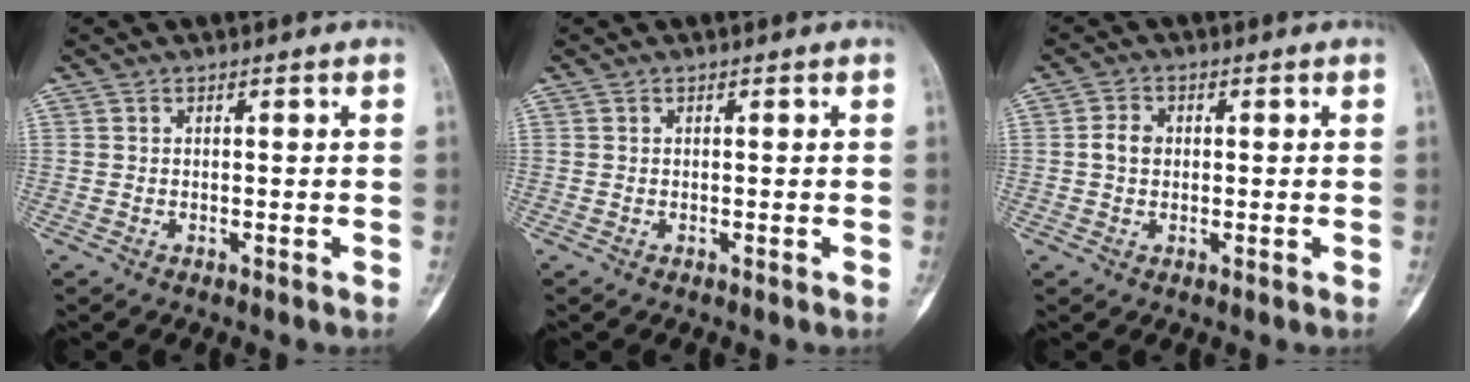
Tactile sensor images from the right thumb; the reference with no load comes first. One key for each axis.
{"total": 0.0}
{"total": 3.1, "fx": 0.1, "fy": 2.5, "fz": 1.9, "tx": -0.032, "ty": 0.007, "tz": -0.001}